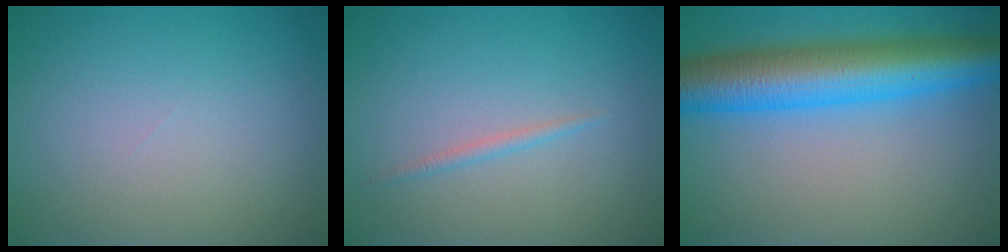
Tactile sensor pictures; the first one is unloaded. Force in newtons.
{"total": 0.8, "press": 0.8, "slide": 0.0}
{"total": 10.0, "press": 10.0, "slide": 0.1}